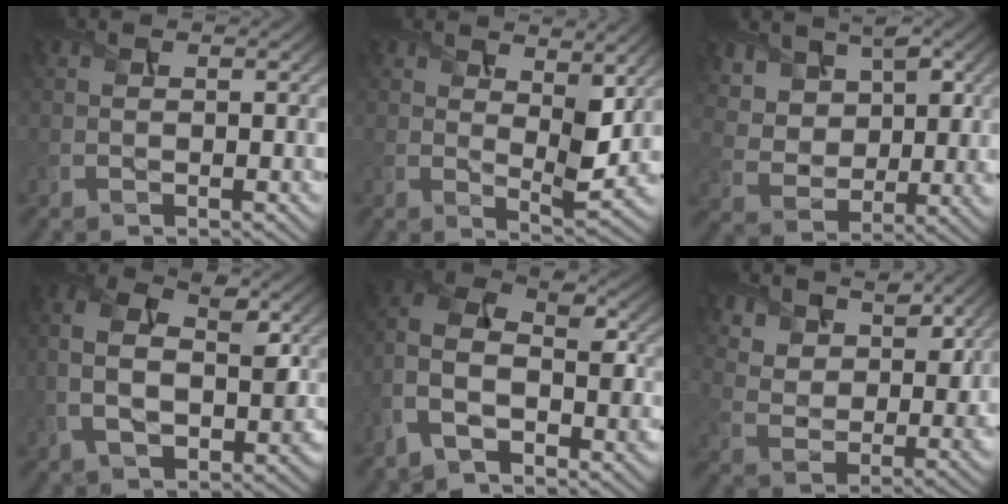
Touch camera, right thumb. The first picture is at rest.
{"total": 6.1, "force": [3.2, 2.5, 4.6], "torque": [-0.085, -0.010, 0.054]}
{"total": 8.1, "force": [4.6, 5.6, 3.7], "torque": [-0.116, -0.018, 0.108]}
{"total": 9.8, "force": [-2.0, 6.3, 7.2], "torque": [-0.138, -0.012, -0.039]}
{"total": 10.9, "force": [-5.5, 6.3, 6.9], "torque": [-0.163, -0.020, -0.101]}
{"total": 9.4, "force": [7.3, 4.5, 3.9], "torque": [-0.094, -0.029, 0.144]}